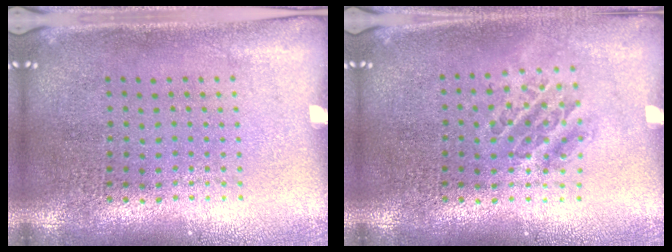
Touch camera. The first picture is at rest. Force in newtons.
{"total": 1.1, "press": 0.9, "slide": 0.5}